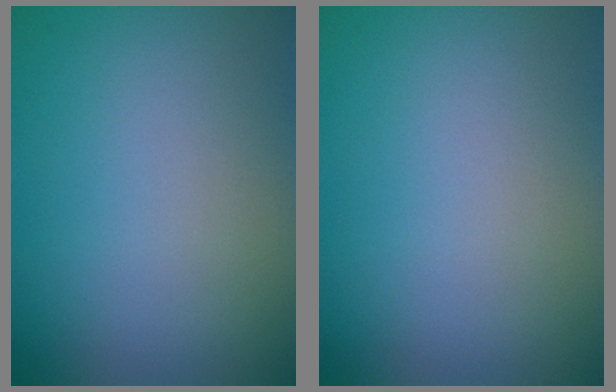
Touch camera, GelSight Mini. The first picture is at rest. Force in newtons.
{"total": 0.0}